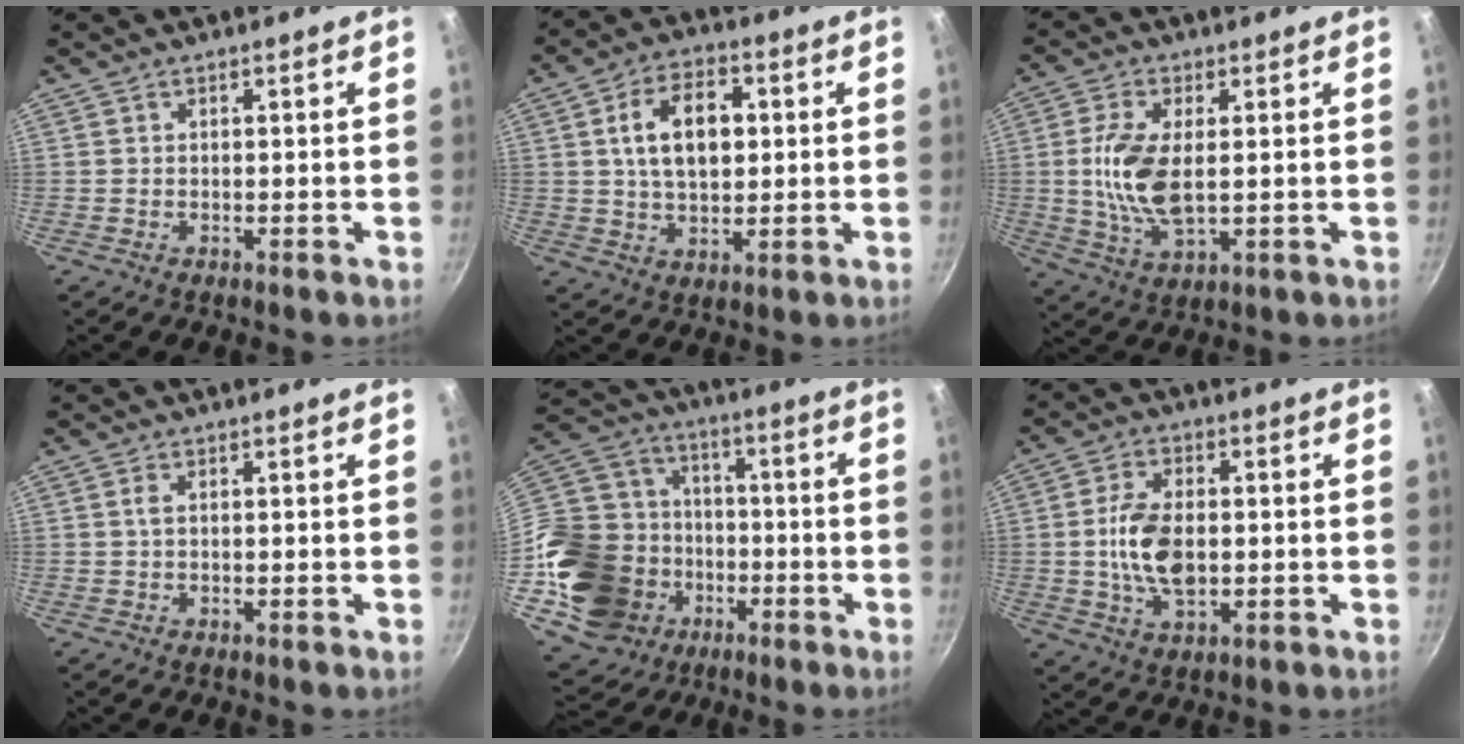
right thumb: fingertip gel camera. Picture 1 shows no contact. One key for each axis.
{"total": 12.0, "fx": 2.2, "fy": 7.3, "fz": 9.3, "tx": -0.141, "ty": 0.006, "tz": 0.036}
{"total": 11.2, "fx": 0.6, "fy": 5.4, "fz": 9.8, "tx": -0.207, "ty": -0.013, "tz": 0.017}
{"total": 1.5, "fx": 0.3, "fy": 0.6, "fz": 1.3, "tx": -0.033, "ty": -0.002, "tz": 0.004}
{"total": 26.9, "fx": -7.1, "fy": 22.2, "fz": 13.4, "tx": -0.301, "ty": 0.070, "tz": -0.113}
{"total": 10.6, "fx": -0.3, "fy": 5.9, "fz": 8.8, "tx": -0.164, "ty": 0.001, "tz": -0.001}